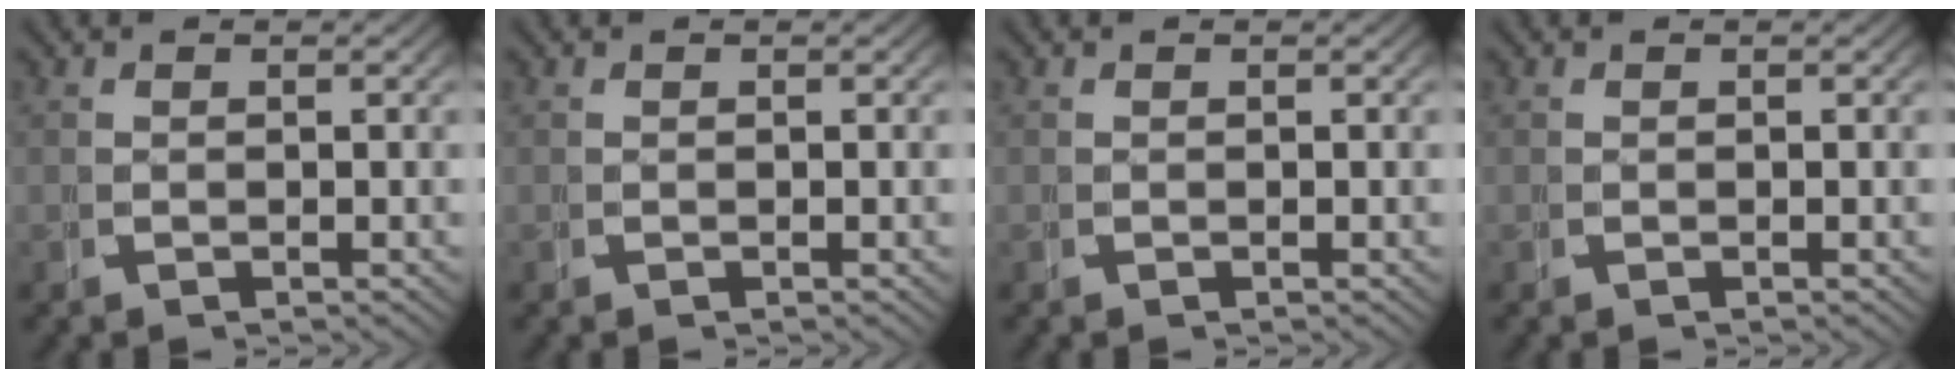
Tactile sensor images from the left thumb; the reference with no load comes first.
{"total": 0.0}
{"total": 0.0}
{"total": 0.6, "force": [0.3, -0.5, -0.2], "torque": [0.007, -0.001, 0.006]}